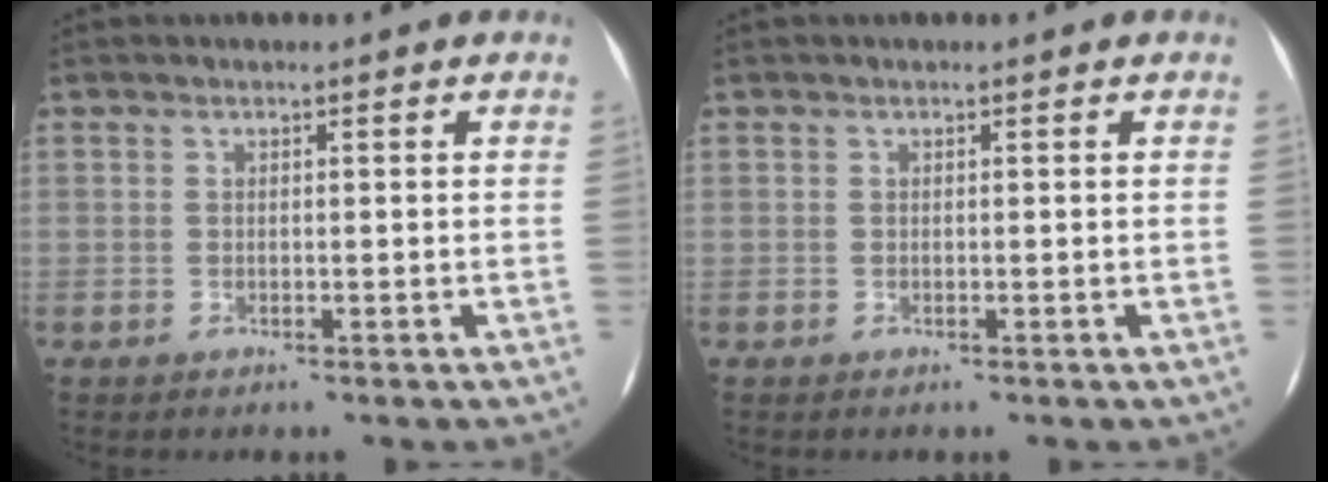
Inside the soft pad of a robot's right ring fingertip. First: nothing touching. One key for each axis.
{"total": 0.0}